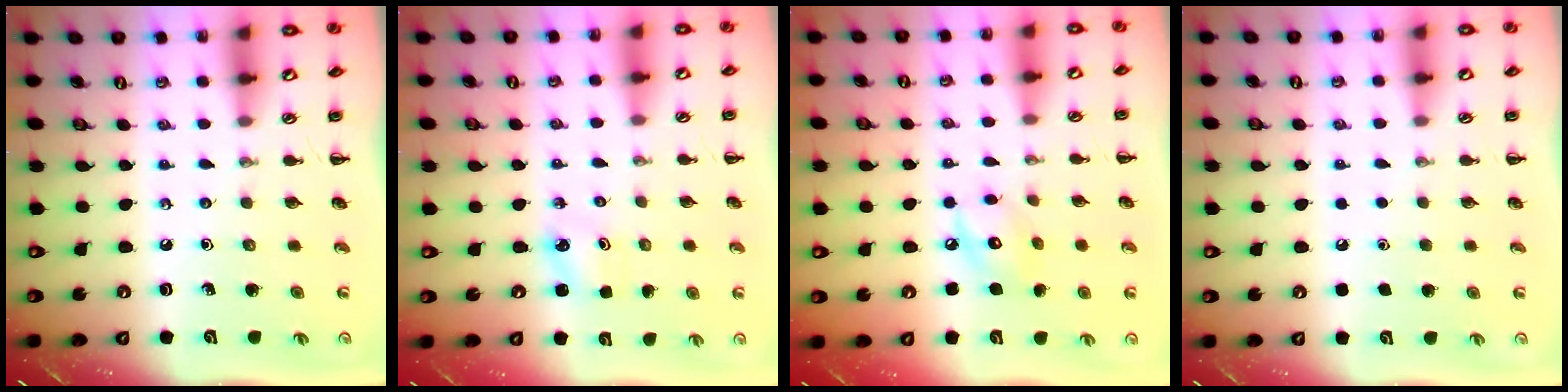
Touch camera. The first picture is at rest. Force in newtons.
{"total": 2.3, "press": 2.2, "slide": 0.7}
{"total": 8.6, "press": 8.6, "slide": 0.3}
{"total": 1.8, "press": 1.8, "slide": 0.1}